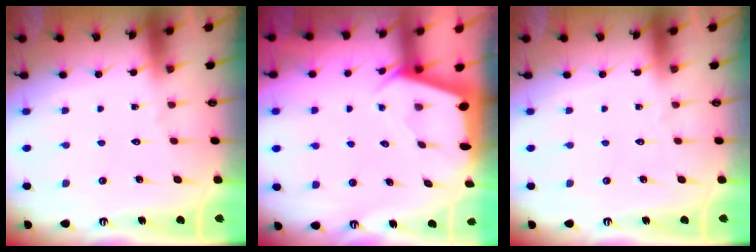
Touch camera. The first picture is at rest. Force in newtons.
{"total": 2.3, "press": 2.3, "slide": 0.3}
{"total": 0.0}